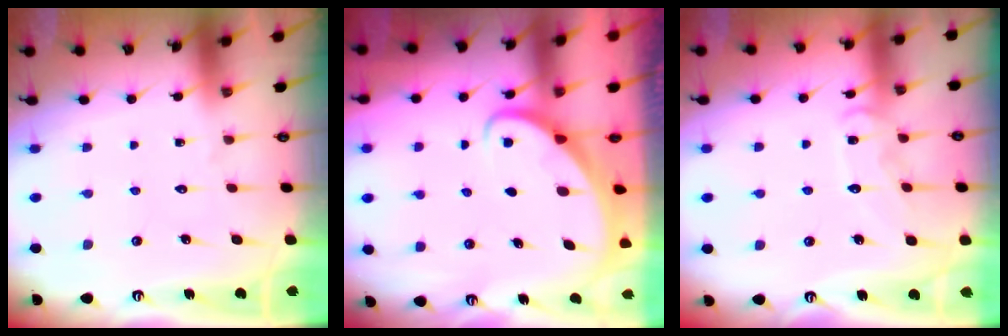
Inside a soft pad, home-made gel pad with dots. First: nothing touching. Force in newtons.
{"total": 2.3, "press": 2.3, "slide": 0.2}
{"total": 8.3, "press": 8.3, "slide": 0.5}